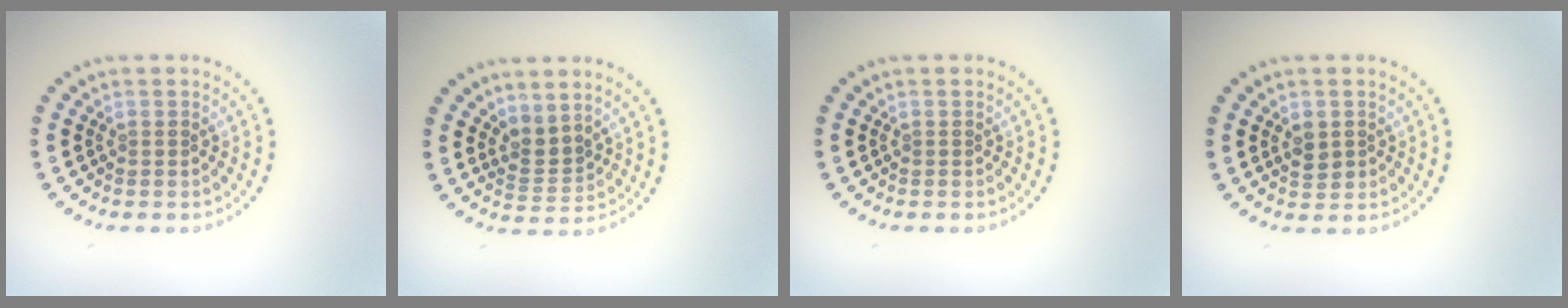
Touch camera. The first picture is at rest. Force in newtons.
{"total": 2.3, "press": 1.5, "slide": 1.7}
{"total": 0.0}
{"total": 1.7, "press": 1.7, "slide": 0.1}